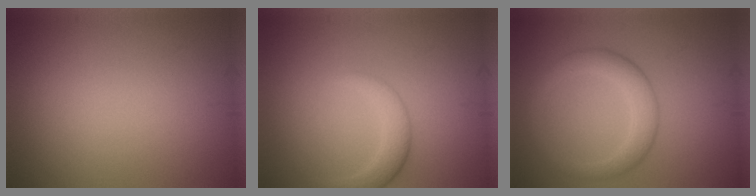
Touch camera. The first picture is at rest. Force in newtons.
{"total": 2.7, "press": 2.7, "slide": 0.2}
{"total": 3.8, "press": 3.8, "slide": 0.1}